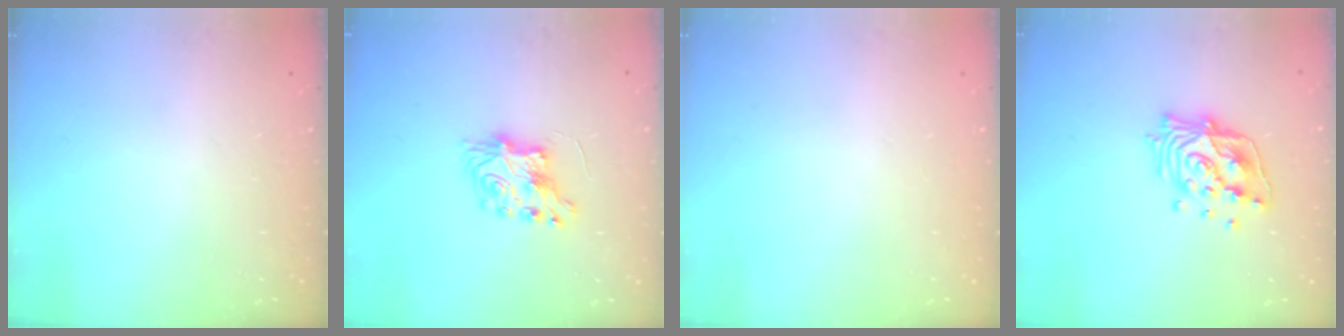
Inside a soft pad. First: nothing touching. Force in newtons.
{"total": 7.5, "press": 7.5, "slide": 0.2}
{"total": 0.0}
{"total": 14.7, "press": 14.6, "slide": 1.3}